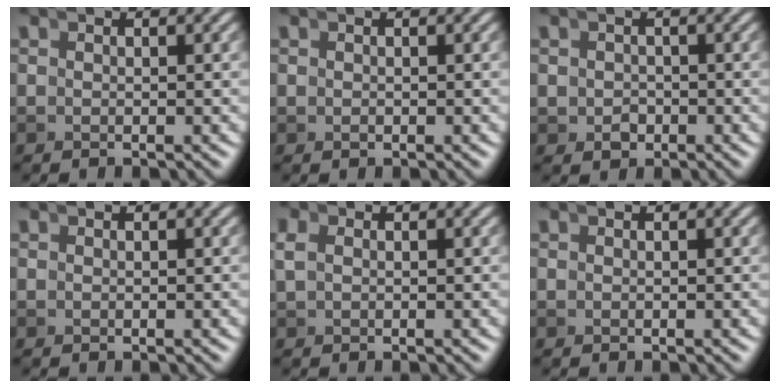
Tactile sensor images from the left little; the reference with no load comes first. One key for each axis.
{"total": 0.0}
{"total": 1.4, "fx": -0.3, "fy": 1.3, "fz": 0.5, "tx": 0.000, "ty": -0.006, "tz": -0.001}
{"total": 0.0}
{"total": 0.7, "fx": 0.4, "fy": 0.3, "fz": 0.6, "tx": -0.015, "ty": 0.003, "tz": 0.011}
{"total": 0.0}